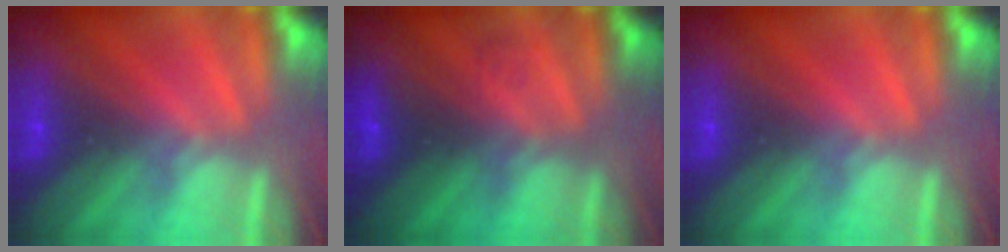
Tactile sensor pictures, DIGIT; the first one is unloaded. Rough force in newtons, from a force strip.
{"total": 1.7}
{"total": 0.0}